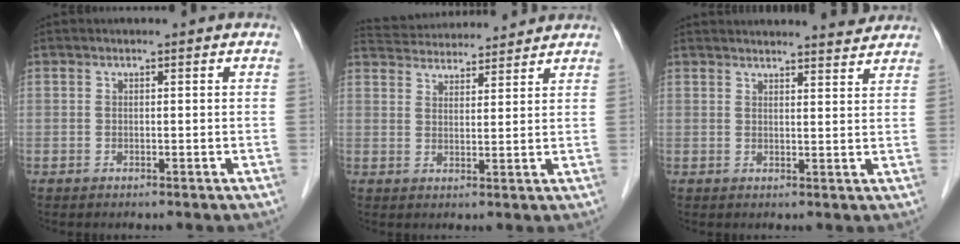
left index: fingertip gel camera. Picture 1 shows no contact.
{"total": 11.8, "force": [11.3, 1.8, 2.7], "torque": [-0.049, 0.034, 0.169]}
{"total": 9.5, "force": [9.2, 0.7, 2.2], "torque": [-0.025, 0.009, 0.105]}